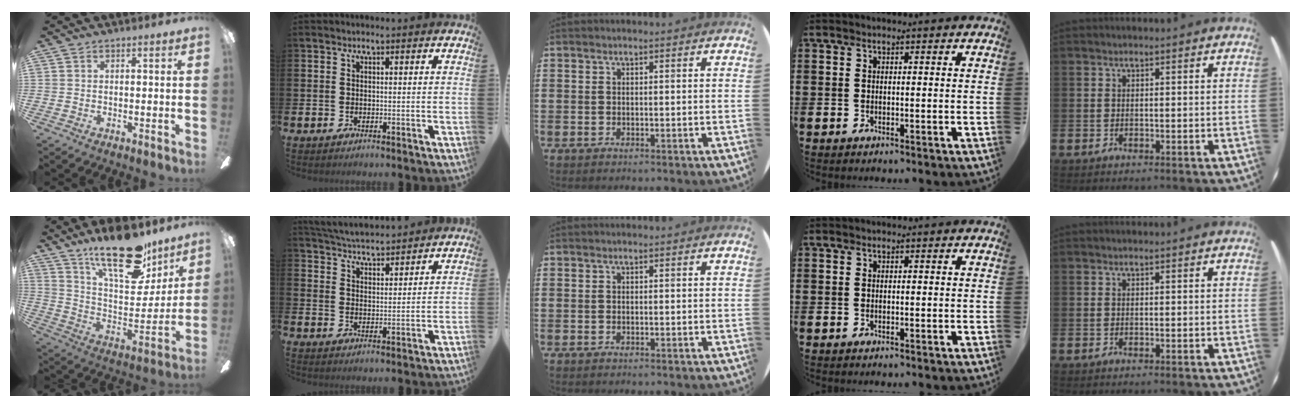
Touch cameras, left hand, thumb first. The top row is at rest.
{"thumb": {"total": 23.5, "force": [16.2, 9.6, 14.0], "torque": [-0.215, -0.100, 0.278]}, "index": {"total": 4.8, "force": [4.8, 0.3, 0.3], "torque": [-0.027, -0.030, 0.085]}}